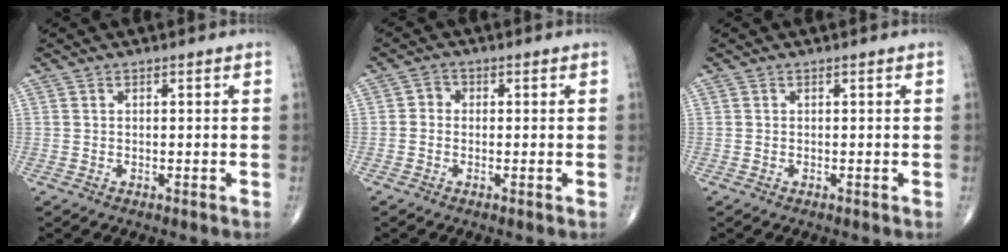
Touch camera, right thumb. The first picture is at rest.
{"total": 1.9, "force": [-0.2, 1.6, 0.8], "torque": [-0.002, 0.006, -0.013]}
{"total": 0.0}